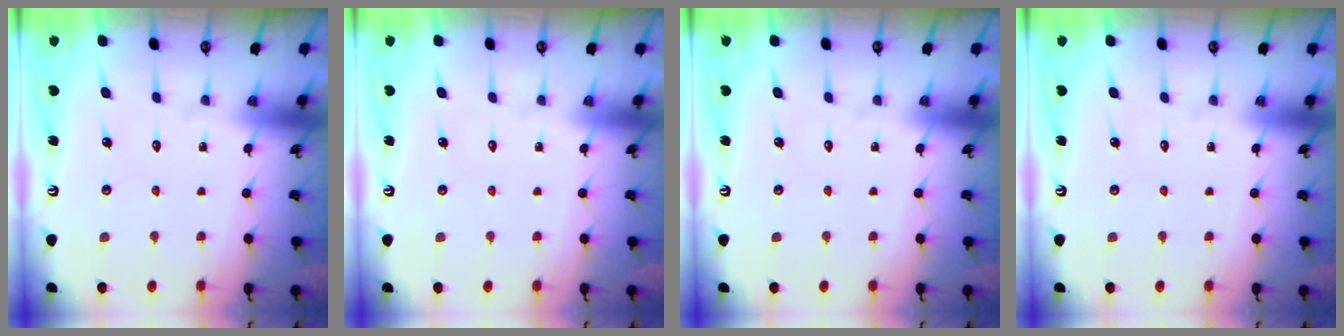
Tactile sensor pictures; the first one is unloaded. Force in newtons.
{"total": 0.0}
{"total": 0.0}
{"total": 0.0}